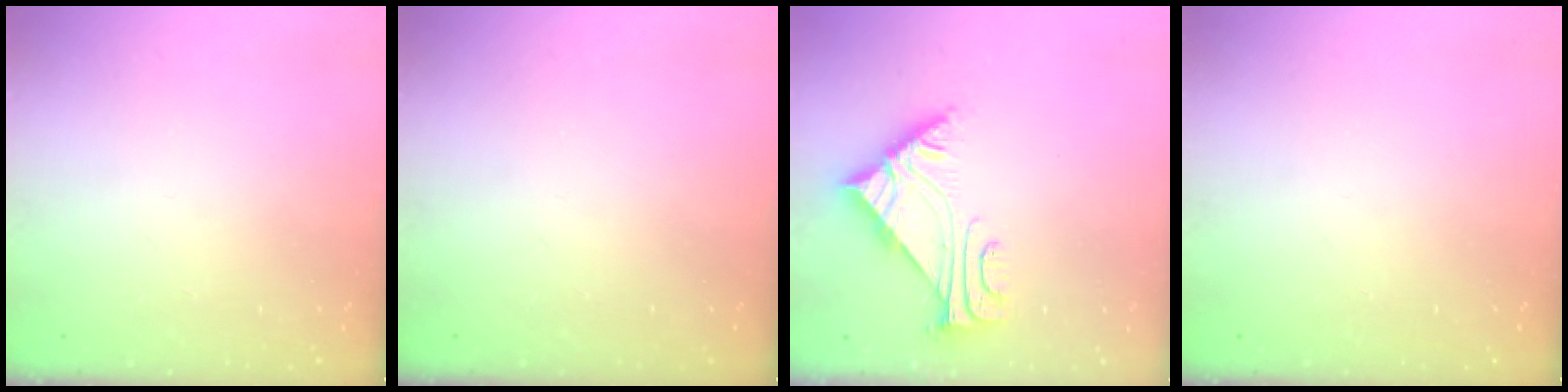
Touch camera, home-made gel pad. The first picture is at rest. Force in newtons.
{"total": 0.0}
{"total": 4.9, "press": 4.9, "slide": 0.7}
{"total": 0.0}